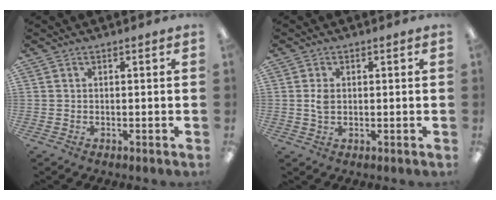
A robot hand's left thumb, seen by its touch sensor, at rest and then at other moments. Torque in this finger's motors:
{"motor_torque": [-0.15, 0.14, 0.27, -0.40, 0.01]}